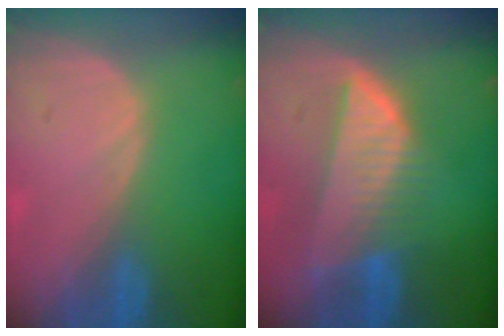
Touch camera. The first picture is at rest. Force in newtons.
{"total": 8.2, "press": 7.2, "slide": 3.8}